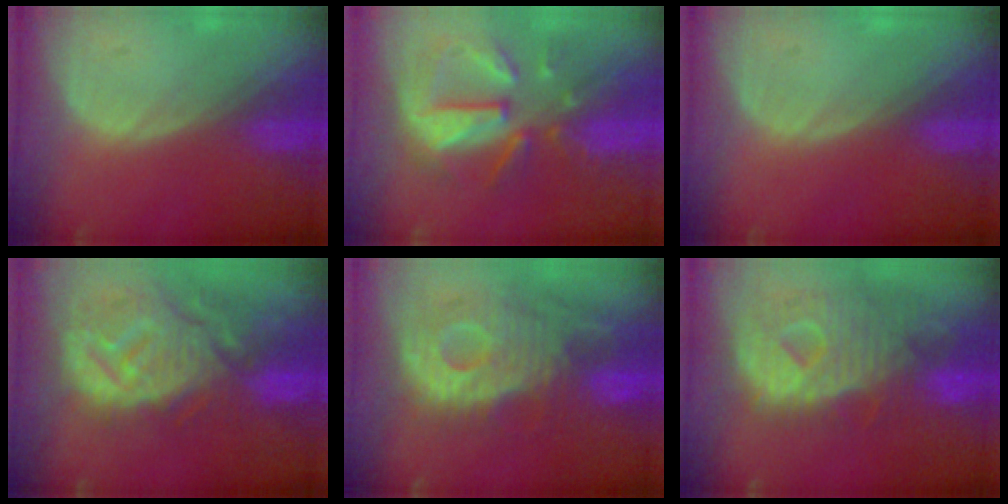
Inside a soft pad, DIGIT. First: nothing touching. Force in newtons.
{"total": 10.3, "press": 9.3, "slide": 4.4}
{"total": 0.0}
{"total": 13.0, "press": 11.4, "slide": 6.3}
{"total": 12.0, "press": 10.8, "slide": 5.3}
{"total": 12.6, "press": 10.8, "slide": 6.5}